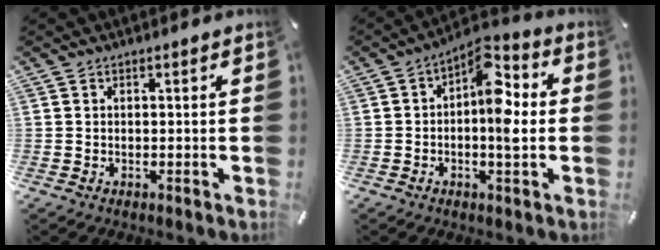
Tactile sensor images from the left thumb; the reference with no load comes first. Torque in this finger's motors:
{"motor_torque": [1.41, 2.35, 0.32, -0.01, 0.41]}